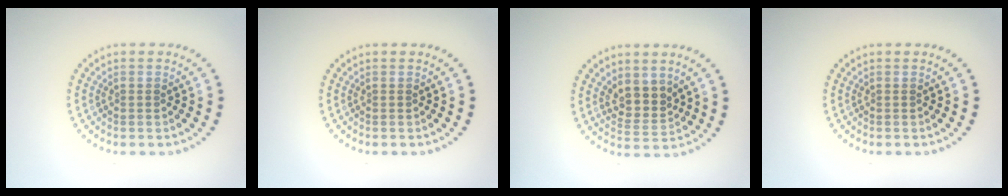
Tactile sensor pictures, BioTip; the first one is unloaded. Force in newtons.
{"total": 0.0}
{"total": 2.8, "press": 2.2, "slide": 1.7}
{"total": 0.0}